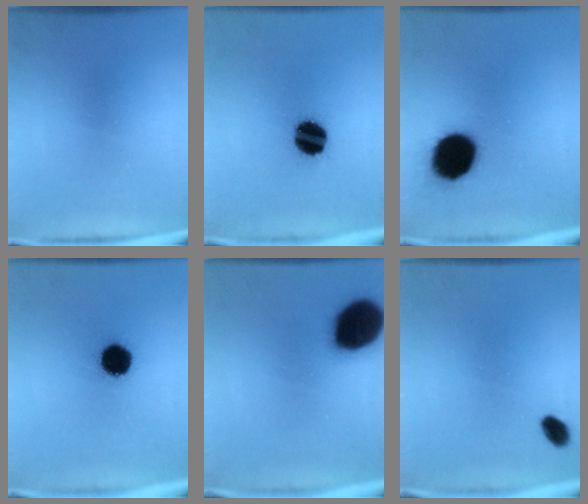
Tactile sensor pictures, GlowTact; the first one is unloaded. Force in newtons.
{"total": 11.7}
{"total": 16.6}
{"total": 9.4}
{"total": 19.1}
{"total": 2.8}